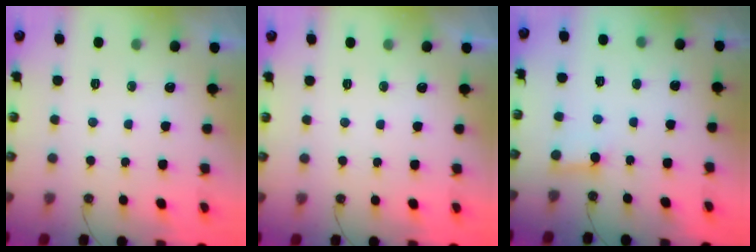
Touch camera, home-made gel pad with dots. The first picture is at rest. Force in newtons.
{"total": 0.0}
{"total": 2.6, "press": 2.5, "slide": 0.3}